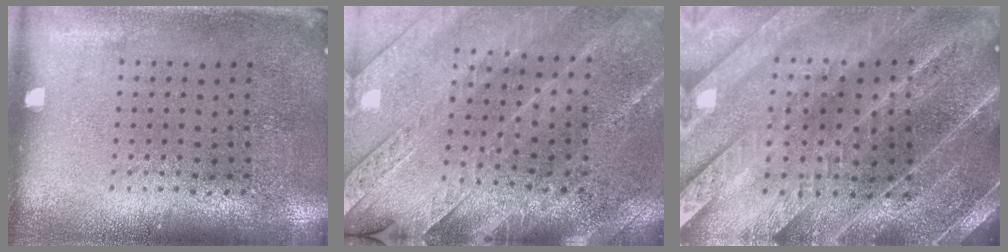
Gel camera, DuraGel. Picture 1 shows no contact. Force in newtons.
{"total": 2.9, "press": 2.8, "slide": 0.4}
{"total": 3.9, "press": 3.6, "slide": 1.5}